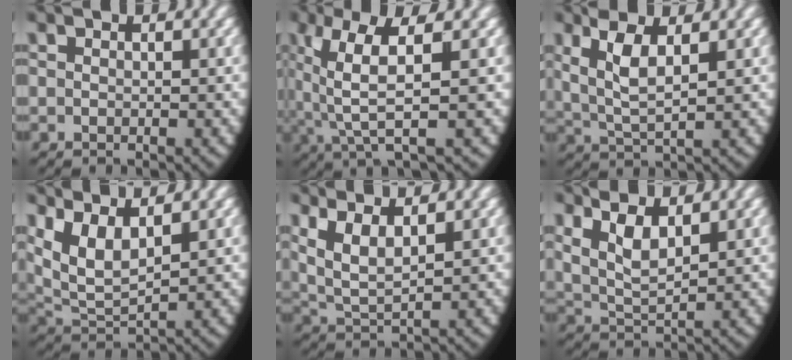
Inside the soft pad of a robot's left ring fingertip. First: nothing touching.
{"total": 6.9, "force": [1.0, 2.6, 6.3], "torque": [-0.121, -0.009, 0.023]}
{"total": 5.4, "force": [1.6, 3.0, 4.2], "torque": [-0.109, -0.018, 0.039]}
{"total": 9.5, "force": [2.4, 7.4, 5.4], "torque": [-0.164, -0.030, 0.044]}
{"total": 7.4, "force": [2.2, 5.4, 4.6], "torque": [-0.131, -0.013, 0.037]}
{"total": 7.3, "force": [2.3, 5.3, 4.5], "torque": [-0.117, -0.016, 0.036]}